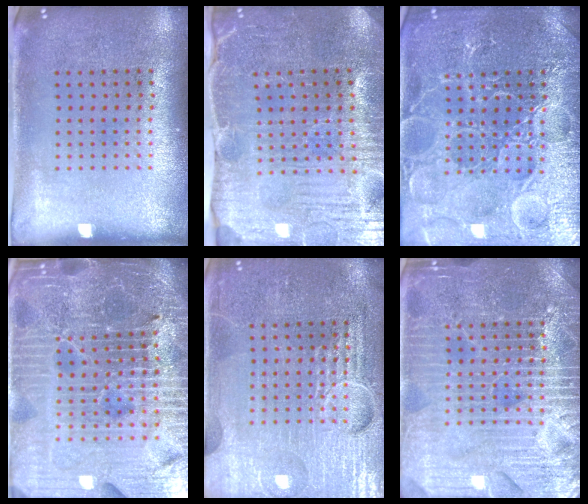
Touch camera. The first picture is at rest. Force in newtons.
{"total": 3.9, "press": 3.9, "slide": 0.4}
{"total": 5.3, "press": 5.3, "slide": 0.6}
{"total": 7.1, "press": 6.2, "slide": 3.5}
{"total": 7.1, "press": 7.1, "slide": 0.8}
{"total": 7.2, "press": 7.1, "slide": 0.9}